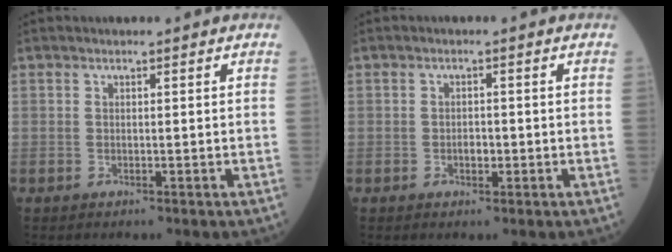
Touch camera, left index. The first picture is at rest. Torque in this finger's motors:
{"motor_torque": [0.18, 0.06, 0.00, 0.00]}